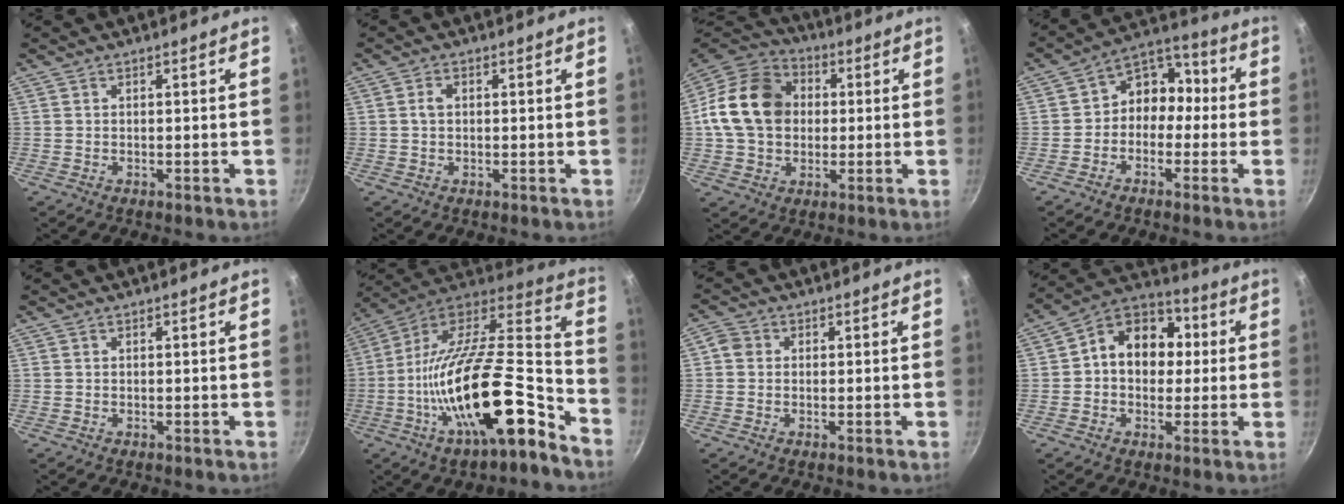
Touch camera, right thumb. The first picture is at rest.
{"total": 2.0, "force": [0.2, 1.4, 1.4], "torque": [-0.024, 0.006, 0.003]}
{"total": 17.6, "force": [1.6, 14.0, 10.6], "torque": [-0.168, 0.026, 0.016]}
{"total": 9.0, "force": [-1.2, 7.4, 4.9], "torque": [-0.022, 0.047, -0.042]}
{"total": 0.0}
{"total": 26.9, "force": [-12.8, 8.8, 21.9], "torque": [-0.326, 0.067, -0.232]}
{"total": 2.6, "force": [0.1, 2.4, 0.9], "torque": [-0.012, 0.005, -0.010]}
{"total": 13.3, "force": [1.2, 10.6, 7.9], "torque": [-0.077, 0.029, -0.004]}